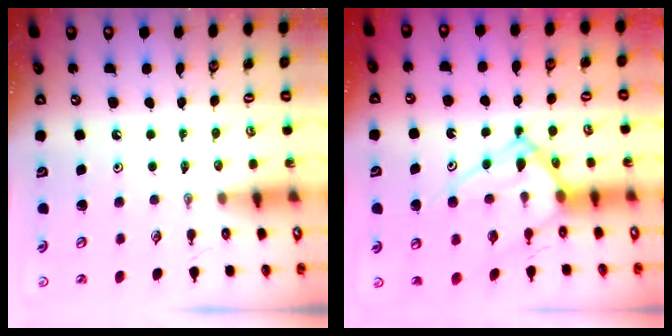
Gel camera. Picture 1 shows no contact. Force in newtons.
{"total": 14.8, "press": 14.7, "slide": 1.6}